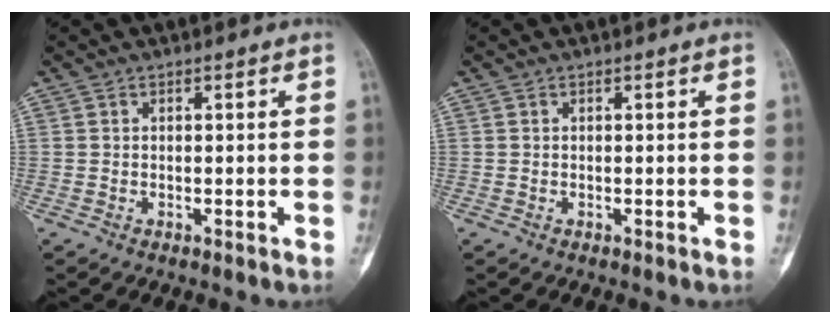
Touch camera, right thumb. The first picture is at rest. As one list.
[{"total": 0.0}]